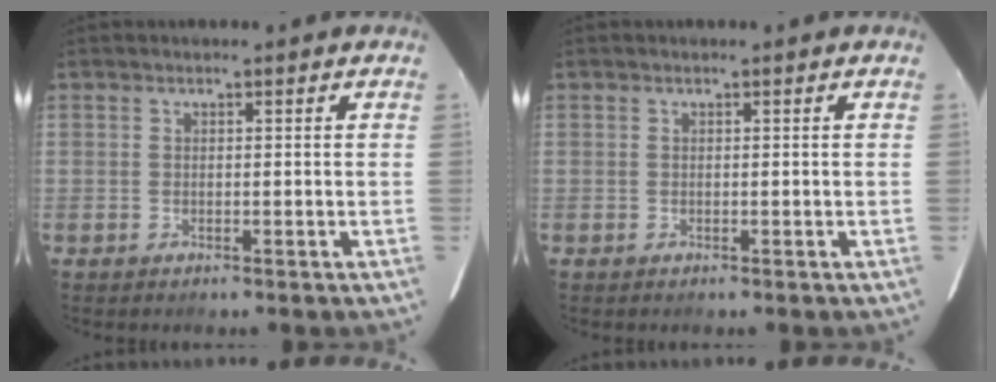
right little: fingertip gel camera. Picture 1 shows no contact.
{"total": 0.0}